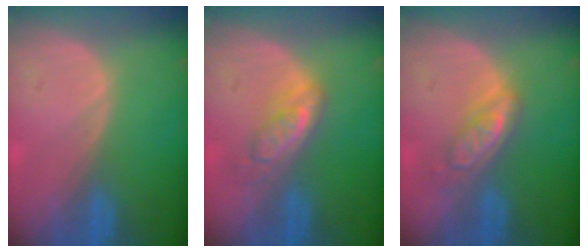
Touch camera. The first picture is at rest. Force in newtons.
{"total": 5.0, "press": 4.6, "slide": 2.0}
{"total": 5.4, "press": 4.7, "slide": 2.8}